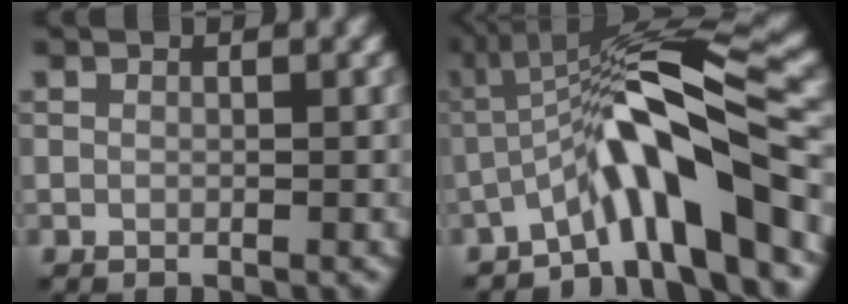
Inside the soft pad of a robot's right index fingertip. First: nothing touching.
{"total": 9.3, "force": [-3.9, 1.5, 8.3], "torque": [-0.130, 0.021, -0.077]}